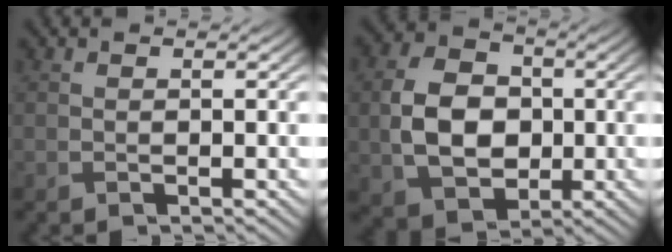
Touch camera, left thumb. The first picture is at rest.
{"total": 8.9, "force": [-0.7, 6.7, 5.9], "torque": [-0.134, -0.004, -0.019]}